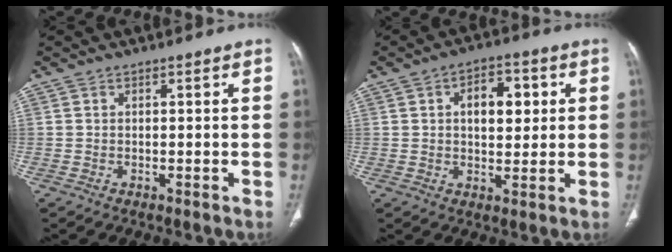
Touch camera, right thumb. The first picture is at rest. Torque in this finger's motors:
{"motor_torque": [-0.58, 0.80, 0.02, -0.34, 0.16]}